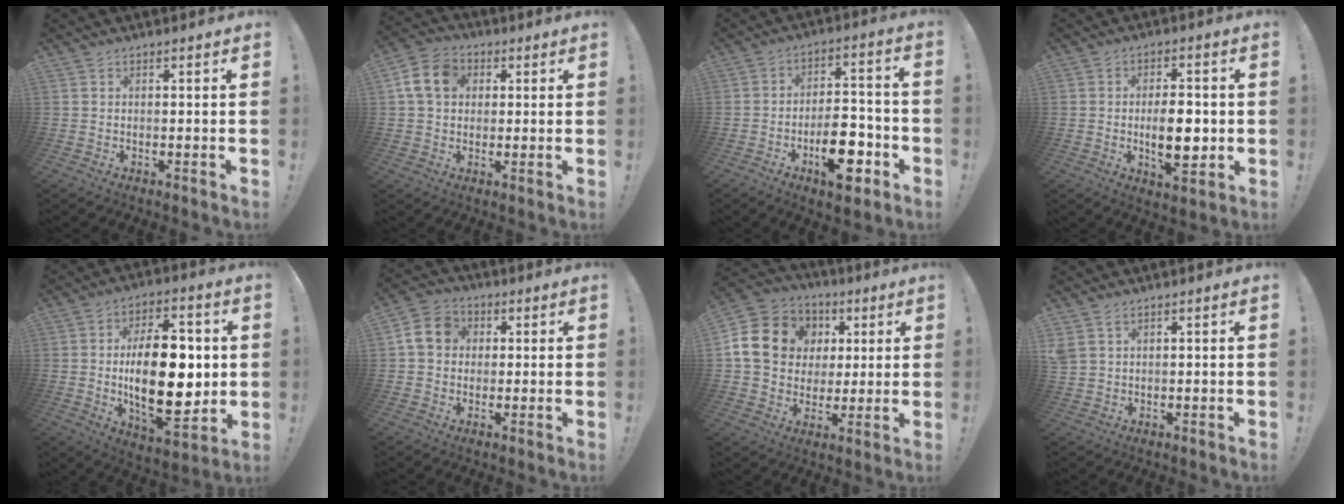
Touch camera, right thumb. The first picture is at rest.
{"total": 11.2, "force": [2.9, 8.8, 6.4], "torque": [-0.115, 0.011, 0.061]}
{"total": 14.7, "force": [-6.2, 7.1, 11.2], "torque": [-0.167, 0.043, -0.093]}
{"total": 10.4, "force": [-1.3, 4.6, 9.2], "torque": [-0.147, -0.008, -0.028]}
{"total": 24.3, "force": [0.3, 12.5, 20.8], "torque": [-0.347, -0.009, 0.009]}
{"total": 9.8, "force": [1.9, 8.3, 4.9], "torque": [-0.087, 0.013, 0.042]}
{"total": 17.4, "force": [4.3, 14.8, 8.0], "torque": [-0.117, -0.004, 0.103]}
{"total": 2.9, "force": [1.7, 1.6, 1.8], "torque": [-0.028, -0.006, 0.034]}